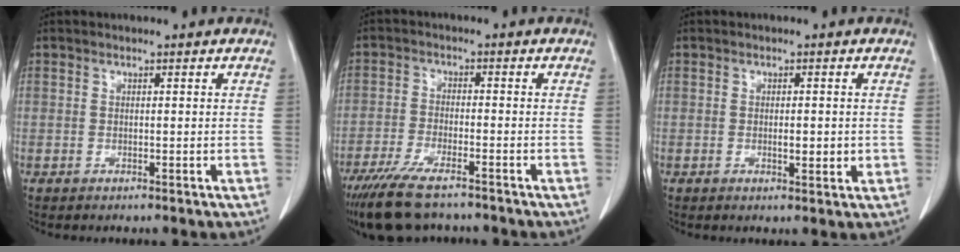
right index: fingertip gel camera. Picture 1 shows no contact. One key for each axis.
{"total": 10.5, "fx": -8.1, "fy": 2.6, "fz": 6.1, "tx": -0.110, "ty": -0.024, "tz": -0.136}
{"total": 2.7, "fx": -0.1, "fy": 1.0, "fz": 2.6, "tx": -0.040, "ty": -0.003, "tz": 0.000}